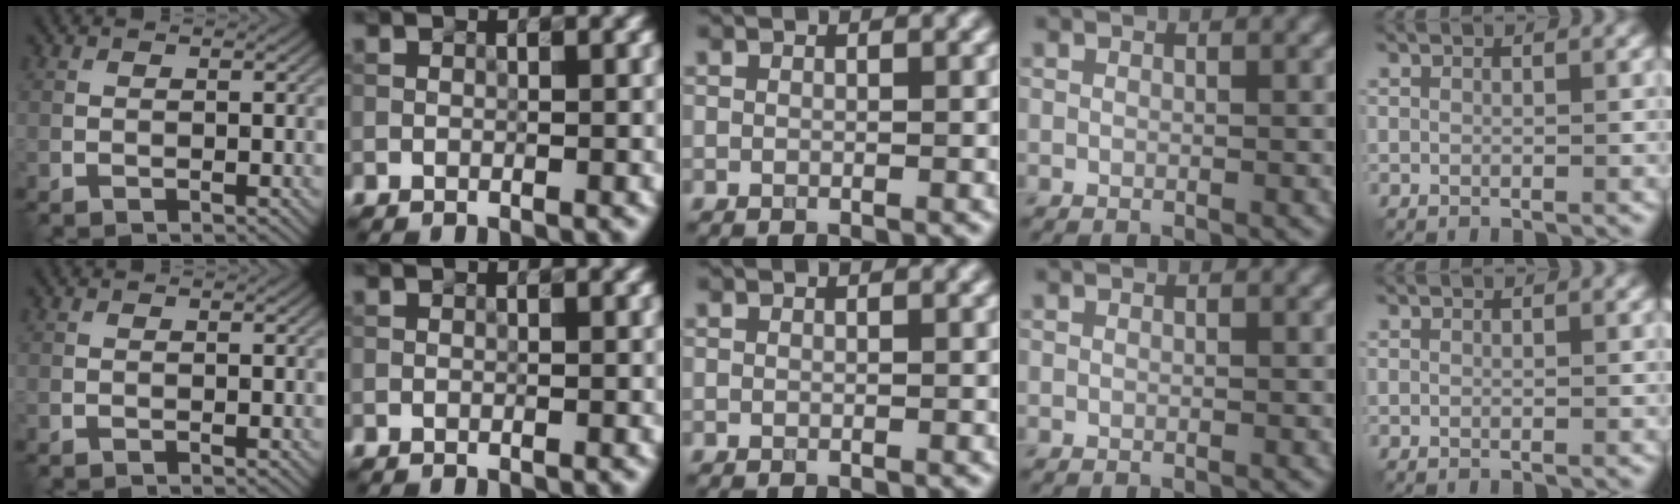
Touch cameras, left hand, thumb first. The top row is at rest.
{}